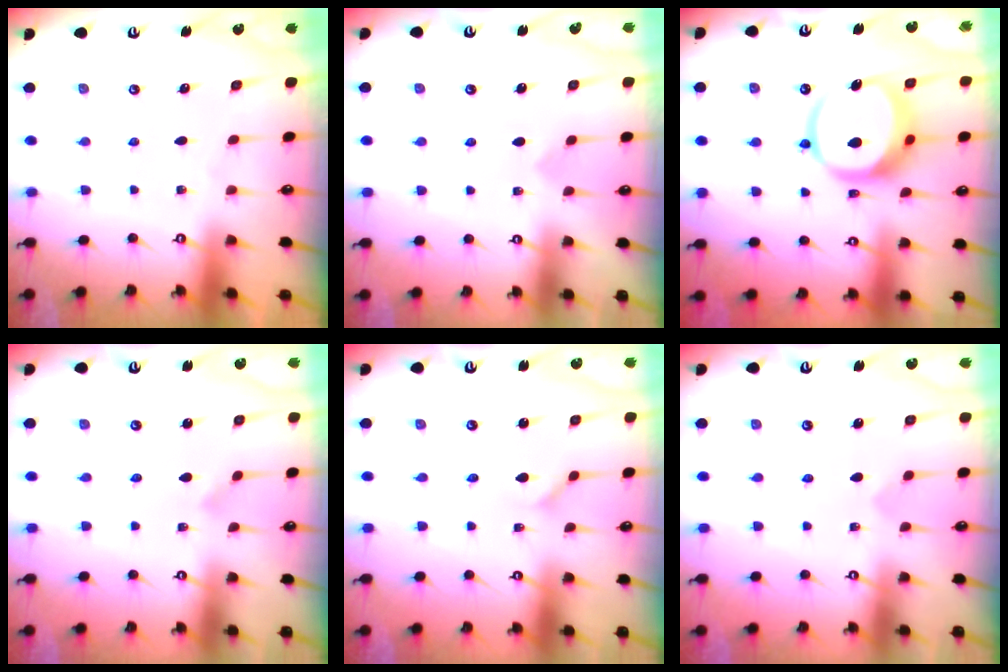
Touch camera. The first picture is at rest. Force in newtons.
{"total": 4.1, "press": 4.1, "slide": 0.2}
{"total": 13.4, "press": 13.3, "slide": 1.6}
{"total": 2.0, "press": 2.0, "slide": 0.1}
{"total": 1.5, "press": 1.5, "slide": 0.0}
{"total": 3.6, "press": 3.5, "slide": 0.7}